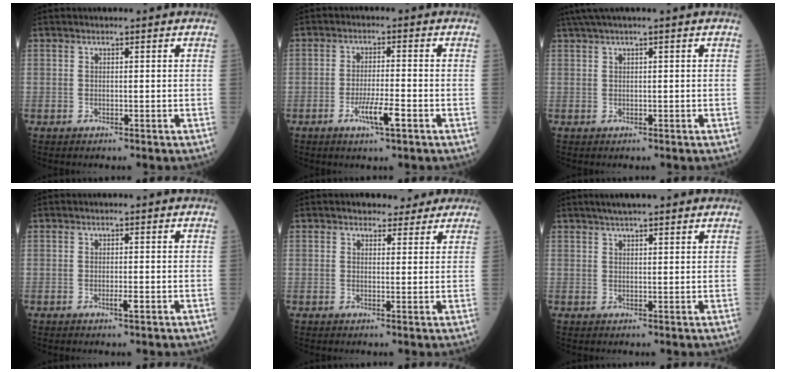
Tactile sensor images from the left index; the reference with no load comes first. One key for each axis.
{"total": 4.8, "fx": -2.3, "fy": 0.2, "fz": 4.2, "tx": -0.082, "ty": -0.007, "tz": -0.041}
{"total": 2.3, "fx": 1.6, "fy": -0.5, "fz": 1.7, "tx": -0.041, "ty": 0.020, "tz": 0.037}
{"total": 1.2, "fx": -0.5, "fy": 0.1, "fz": 1.0, "tx": -0.021, "ty": -0.002, "tz": -0.006}
{"total": 4.0, "fx": 3.4, "fy": 2.2, "fz": 0.7, "tx": 0.002, "ty": 0.010, "tz": 0.033}
{"total": 6.0, "fx": 4.7, "fy": 1.0, "fz": 3.5, "tx": -0.048, "ty": 0.030, "tz": 0.071}